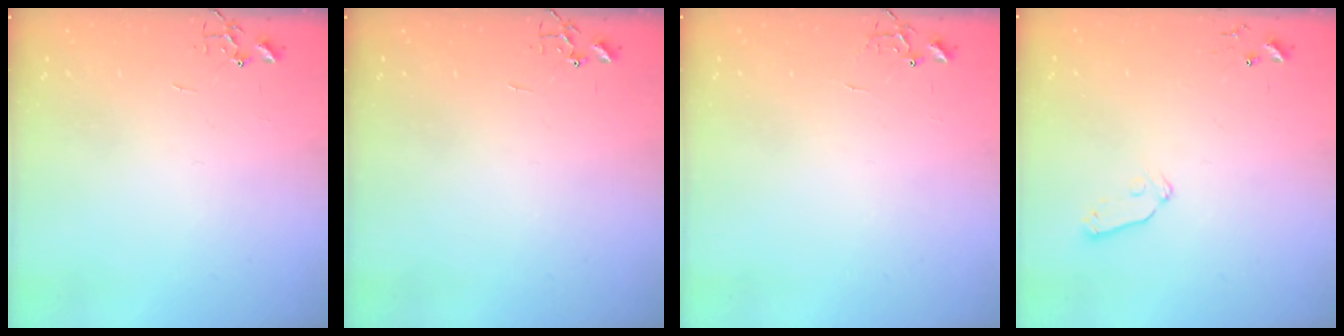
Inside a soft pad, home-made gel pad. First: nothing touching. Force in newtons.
{"total": 0.0}
{"total": 5.8, "press": 5.8, "slide": 0.5}
{"total": 6.8, "press": 6.7, "slide": 0.8}